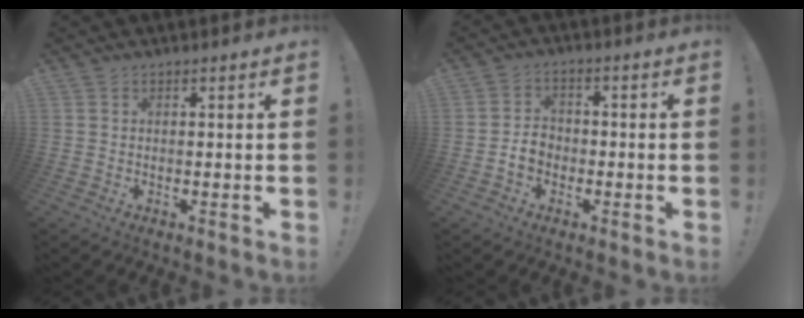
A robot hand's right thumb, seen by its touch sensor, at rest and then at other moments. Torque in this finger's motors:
{"motor_torque": [0.43, 0.34, 0.49, -0.50, 0.00]}